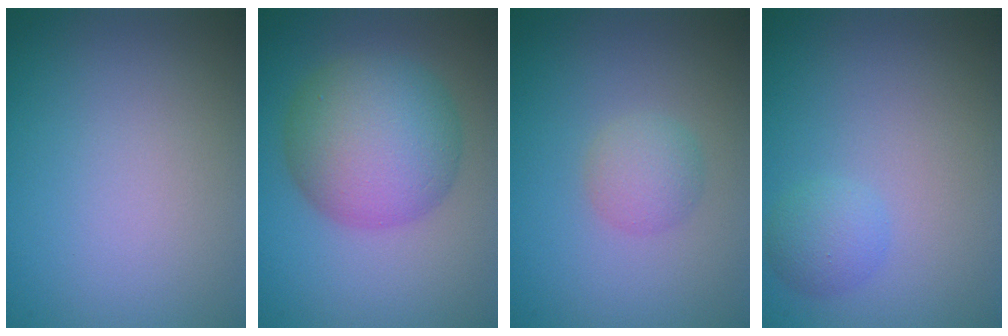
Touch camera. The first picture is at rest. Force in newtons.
{"total": 8.2, "press": 8.2, "slide": 0.5}
{"total": 2.0, "press": 2.0, "slide": 0.0}
{"total": 1.7, "press": 1.7, "slide": 0.1}